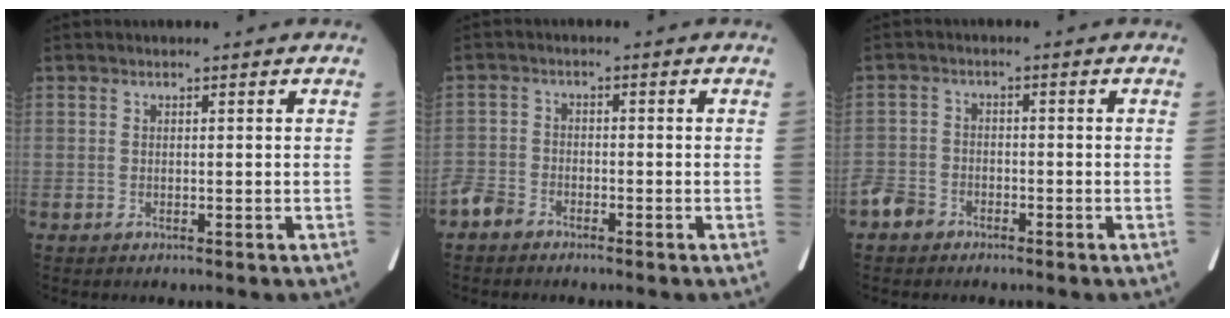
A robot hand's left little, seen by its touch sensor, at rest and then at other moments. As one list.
[{"total": 3.4, "force": [-2.9, 1.7, 0.7], "torque": [-0.016, 0.002, -0.059]}, {"total": 4.0, "force": [-3.0, 2.5, 0.9], "torque": [-0.022, 0.006, -0.058]}]